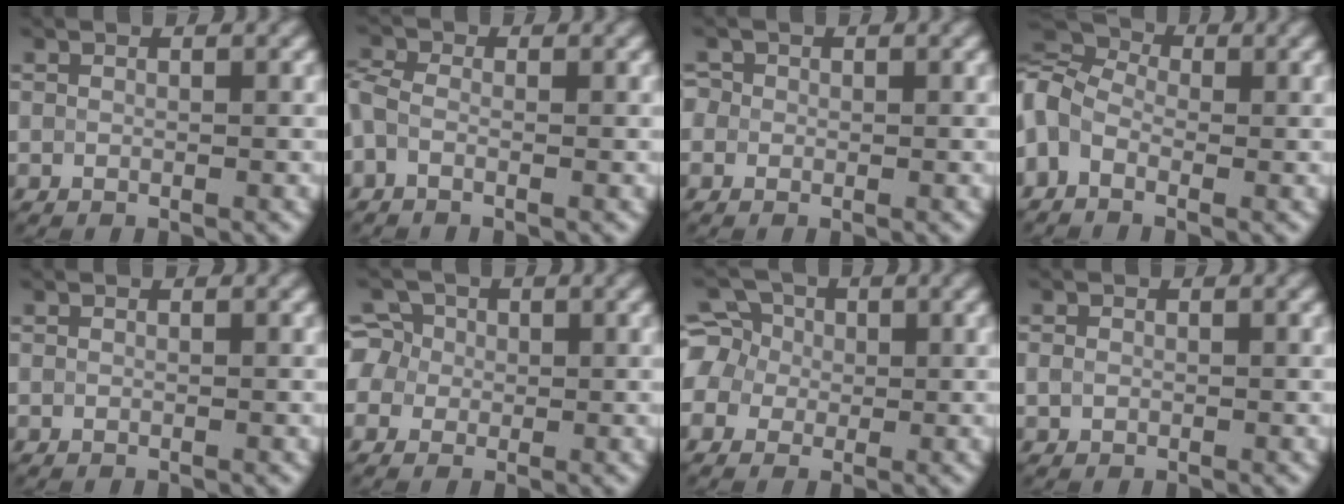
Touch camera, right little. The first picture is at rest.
{"total": 1.9, "force": [-0.6, 1.3, 1.4], "torque": [-0.037, 0.001, -0.023]}
{"total": 1.1, "force": [0.3, 1.1, 0.3], "torque": [-0.006, 0.004, -0.007]}
{"total": 7.1, "force": [-0.1, 4.9, 5.1], "torque": [-0.117, 0.032, -0.018]}
{"total": 0.0}
{"total": 4.1, "force": [0.5, 3.9, 1.4], "torque": [-0.019, 0.034, -0.011]}
{"total": 5.6, "force": [0.2, 5.2, 2.2], "torque": [-0.052, 0.041, -0.029]}
{"total": 0.8, "force": [0.0, 0.7, 0.4], "torque": [-0.006, -0.001, -0.001]}